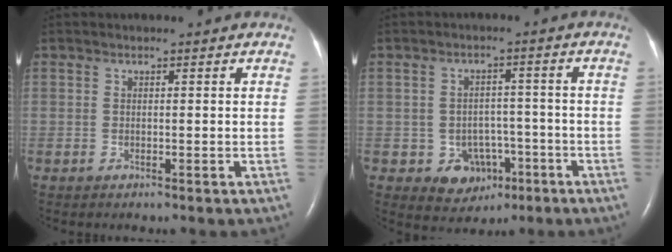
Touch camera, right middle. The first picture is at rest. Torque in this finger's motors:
{"motor_torque": [0.16, -0.12, 0.05, 0.02]}